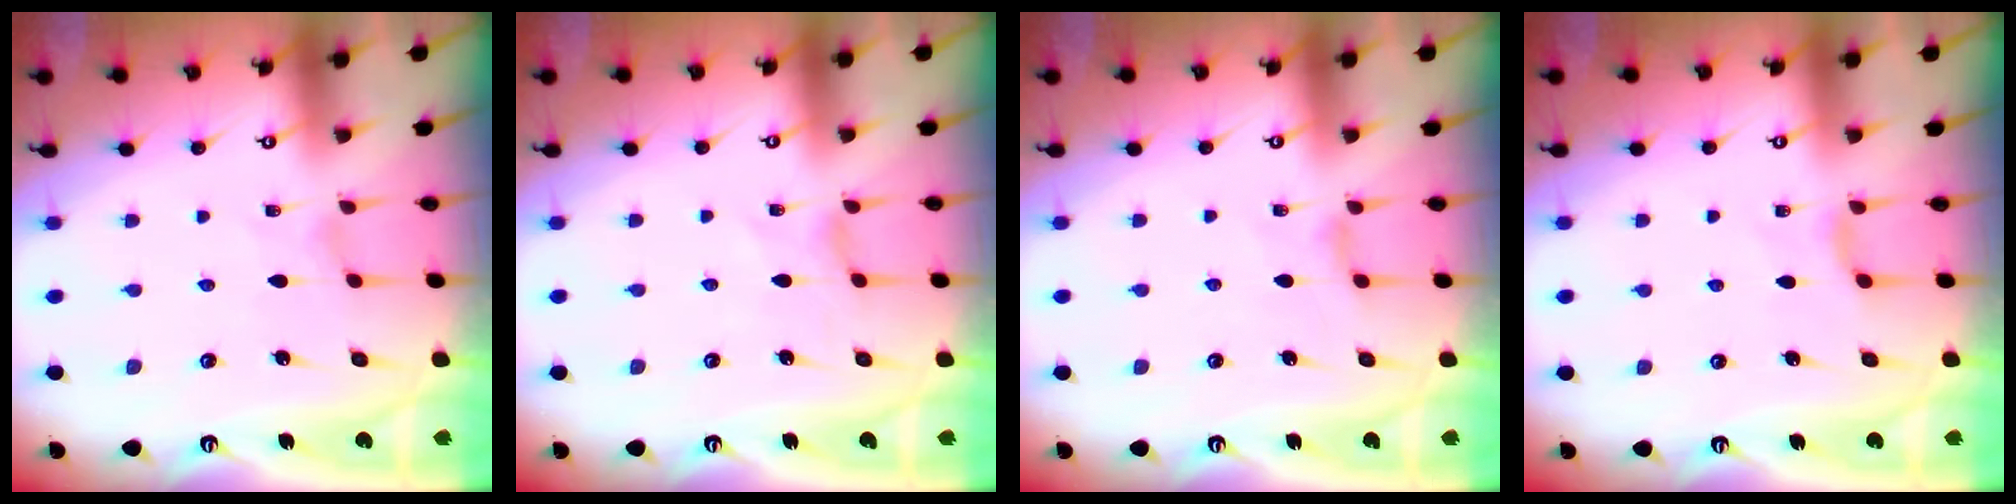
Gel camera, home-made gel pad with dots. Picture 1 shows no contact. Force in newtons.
{"total": 0.0}
{"total": 2.3, "press": 2.2, "slide": 0.5}
{"total": 2.9, "press": 2.9, "slide": 0.5}